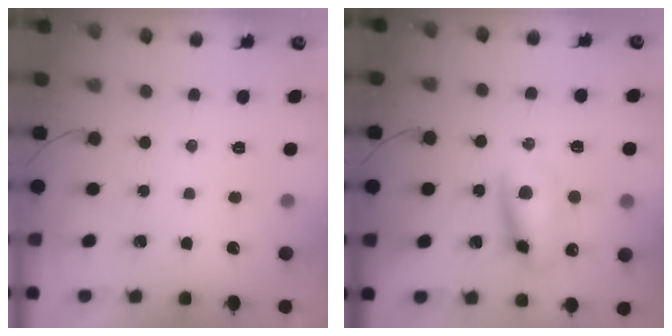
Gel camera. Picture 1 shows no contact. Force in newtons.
{"total": 11.5, "press": 11.3, "slide": 1.7}